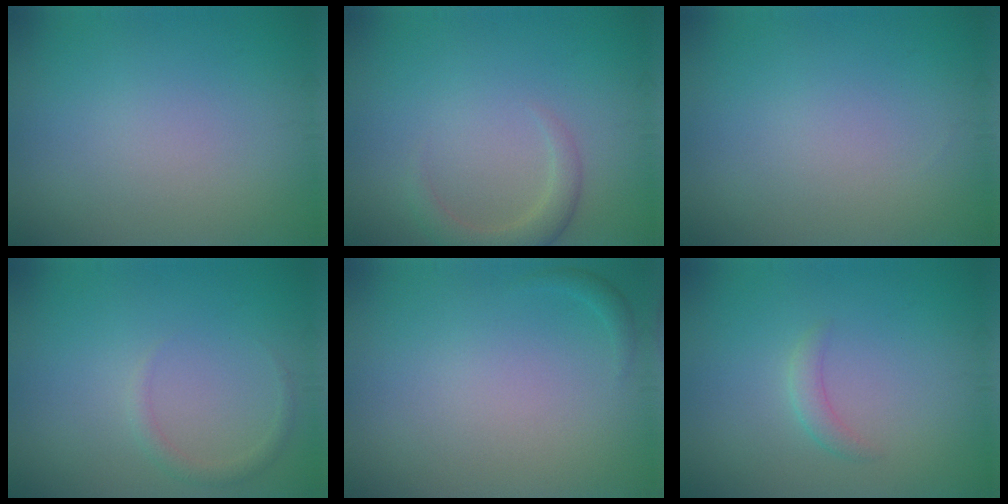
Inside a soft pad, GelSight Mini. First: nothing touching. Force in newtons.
{"total": 2.4, "press": 2.4, "slide": 0.3}
{"total": 0.0}
{"total": 1.2, "press": 1.2, "slide": 0.0}
{"total": 0.6, "press": 0.6, "slide": 0.1}
{"total": 1.3, "press": 1.3, "slide": 0.0}